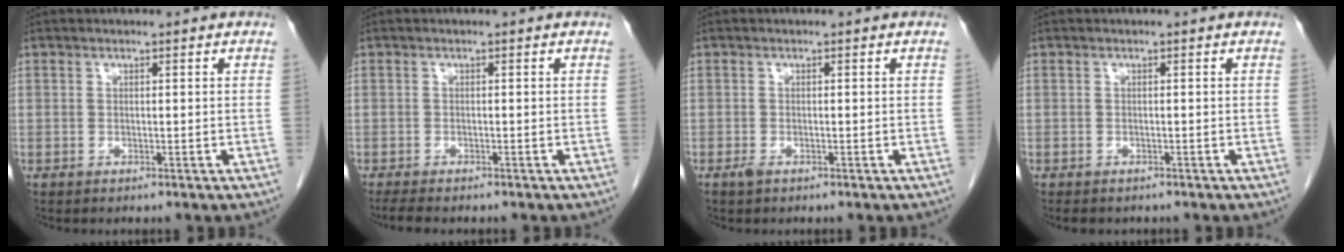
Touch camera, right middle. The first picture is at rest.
{"total": 4.0, "force": [-3.3, 0.8, 2.0], "torque": [-0.035, -0.011, -0.048]}
{"total": 0.9, "force": [-0.6, 0.3, 0.6], "torque": [-0.014, -0.001, -0.009]}
{"total": 3.2, "force": [-2.7, 1.3, 1.1], "torque": [-0.015, -0.005, -0.033]}